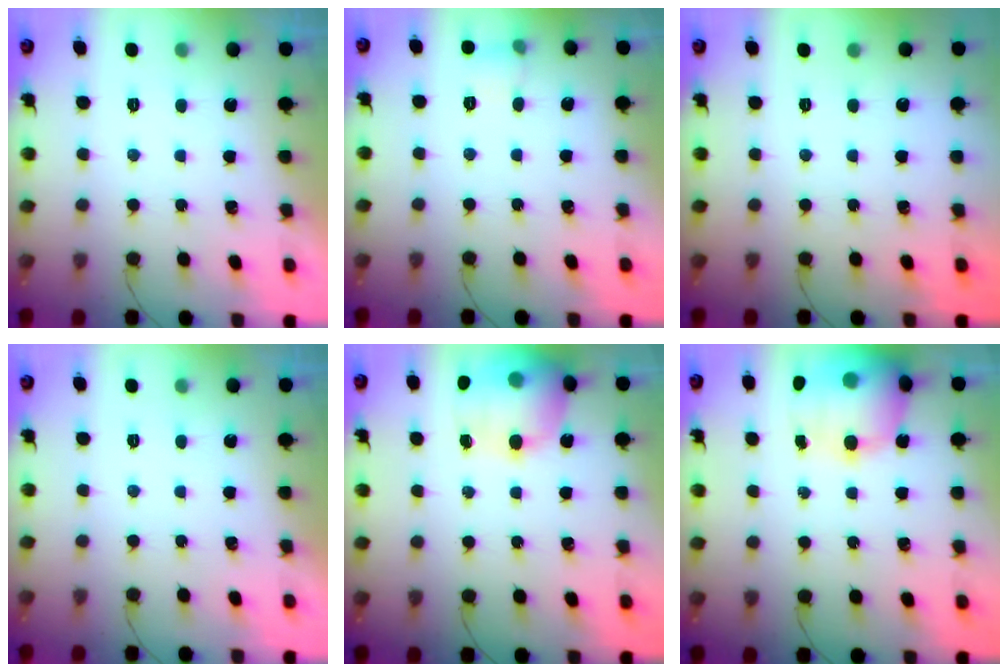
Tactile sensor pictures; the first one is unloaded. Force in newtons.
{"total": 5.2, "press": 4.9, "slide": 1.7}
{"total": 0.0}
{"total": 0.0}
{"total": 17.8, "press": 17.5, "slide": 3.0}
{"total": 19.6, "press": 19.0, "slide": 4.5}